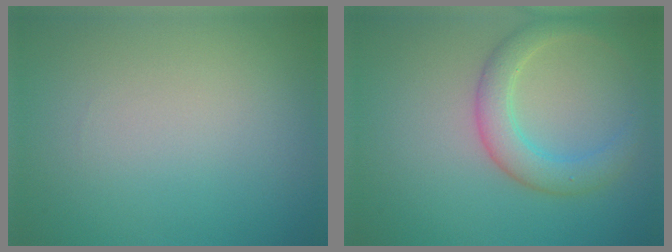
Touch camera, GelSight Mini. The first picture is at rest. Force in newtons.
{"total": 3.5, "press": 3.4, "slide": 0.3}